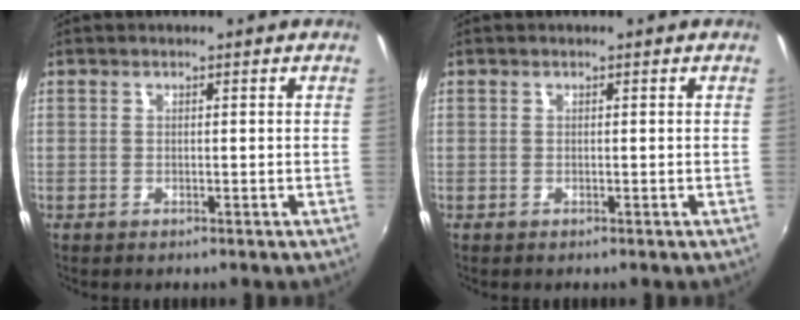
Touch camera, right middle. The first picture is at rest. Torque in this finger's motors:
{"motor_torque": [-0.13, 0.13, 0.00, 0.00]}